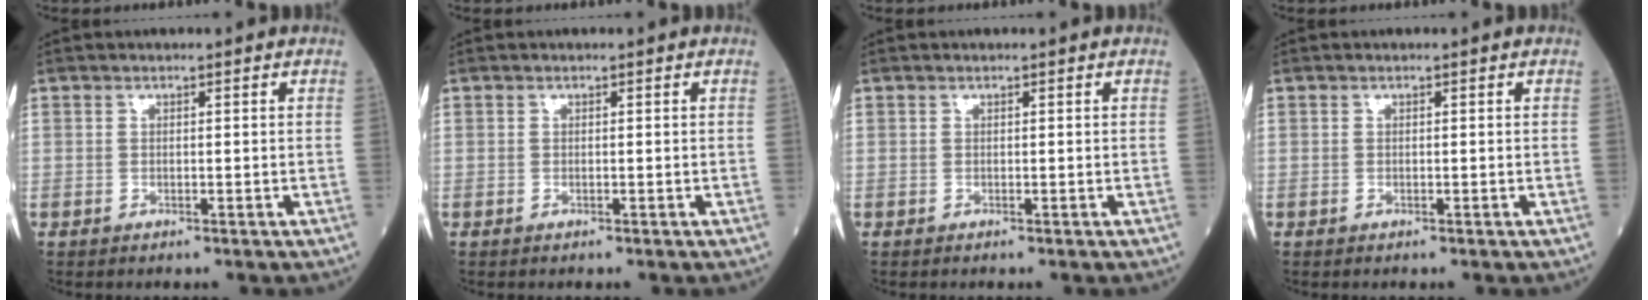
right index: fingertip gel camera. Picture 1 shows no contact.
{"total": 0.0}
{"total": 0.0}
{"total": 0.0}